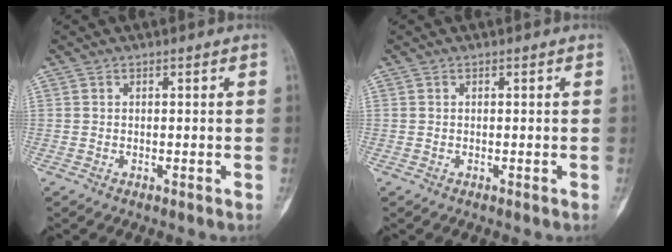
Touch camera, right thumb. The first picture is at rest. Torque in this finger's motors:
{"motor_torque": [0.46, 0.26, -0.05, -0.05, 0.00]}